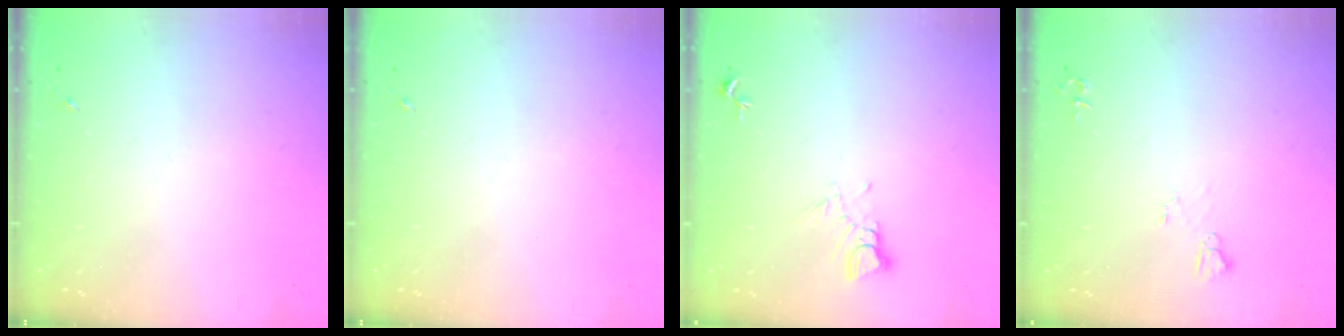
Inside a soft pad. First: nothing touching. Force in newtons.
{"total": 0.0}
{"total": 3.5, "press": 3.4, "slide": 0.3}
{"total": 4.9, "press": 4.9, "slide": 0.6}